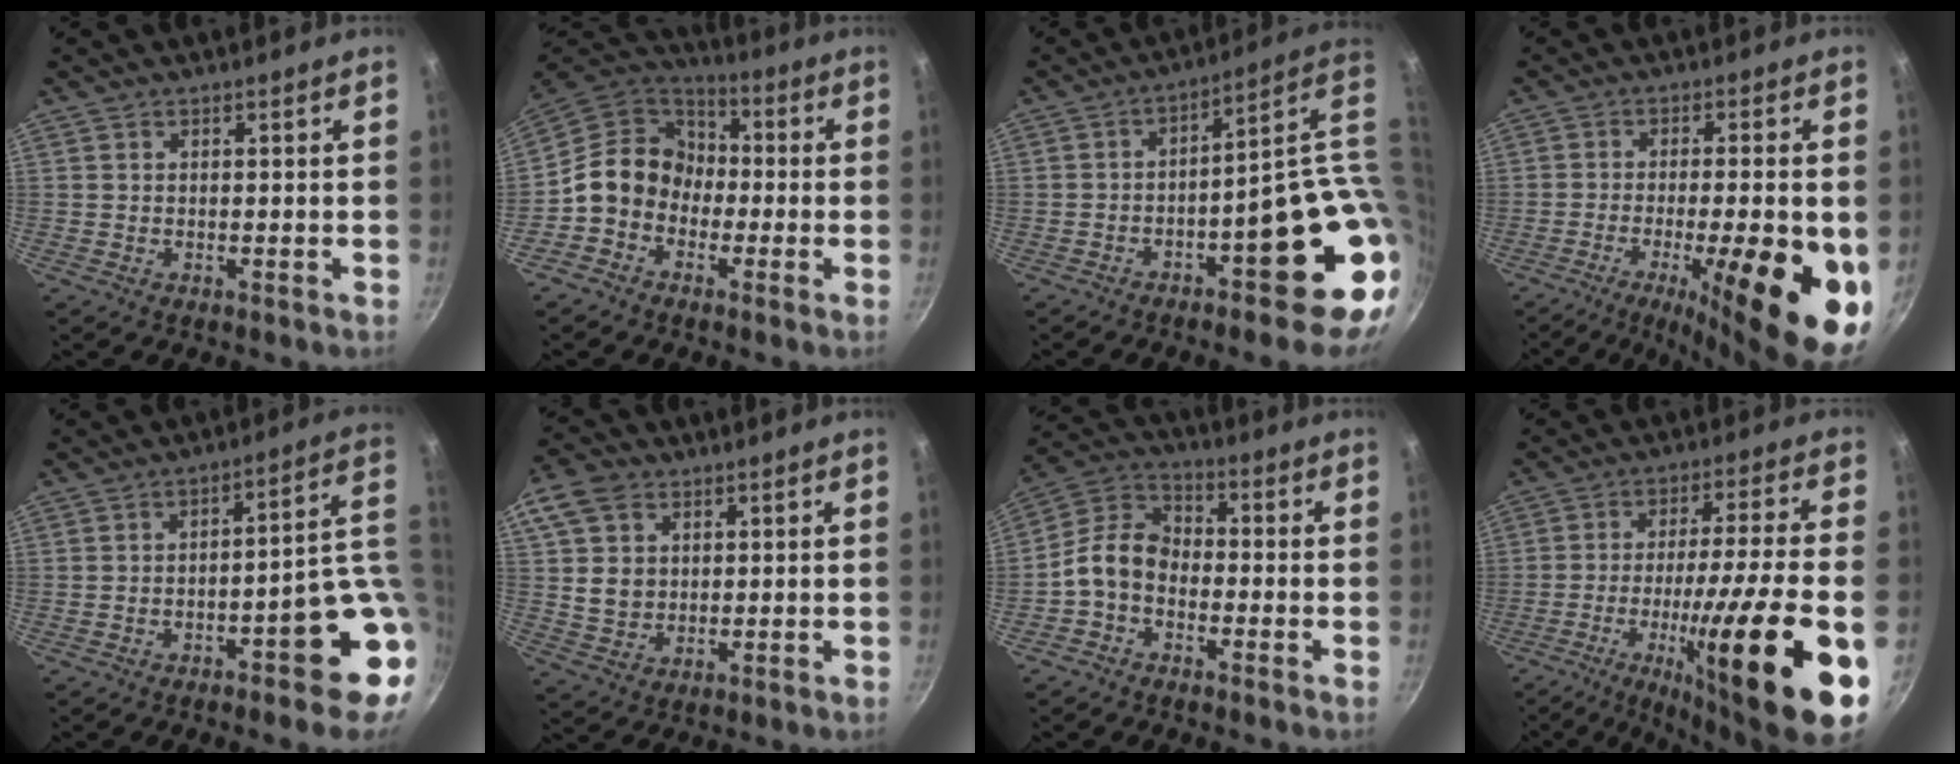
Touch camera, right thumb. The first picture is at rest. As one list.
[{"total": 12.4, "force": [-2.3, 10.6, 6.0], "torque": [-0.066, 0.047, -0.066]}, {"total": 20.3, "force": [-1.3, 6.8, 19.1], "torque": [-0.196, 0.005, -0.007]}, {"total": 19.4, "force": [-6.0, 5.2, 17.7], "torque": [-0.248, -0.002, -0.085]}, {"total": 12.7, "force": [-1.8, 4.0, 11.9], "torque": [-0.118, 0.027, -0.020]}, {"total": 11.2, "force": [3.2, 8.9, 5.9], "torque": [-0.099, -0.005, 0.058]}, {"total": 8.7, "force": [-2.8, 6.1, 5.5], "torque": [-0.094, 0.046, -0.077]}, {"total": 23.0, "force": [-8.2, 2.6, 21.4], "torque": [-0.320, 0.016, -0.130]}]